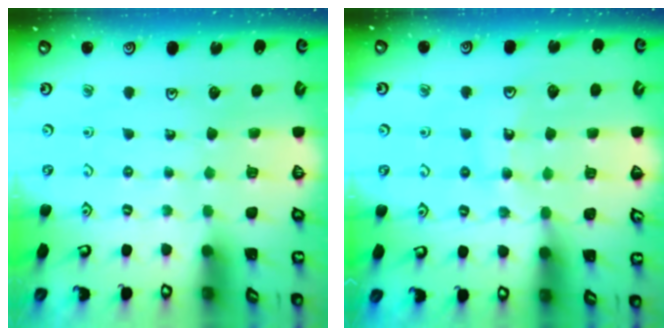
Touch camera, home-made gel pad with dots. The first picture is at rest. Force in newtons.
{"total": 12.1, "press": 11.9, "slide": 2.2}